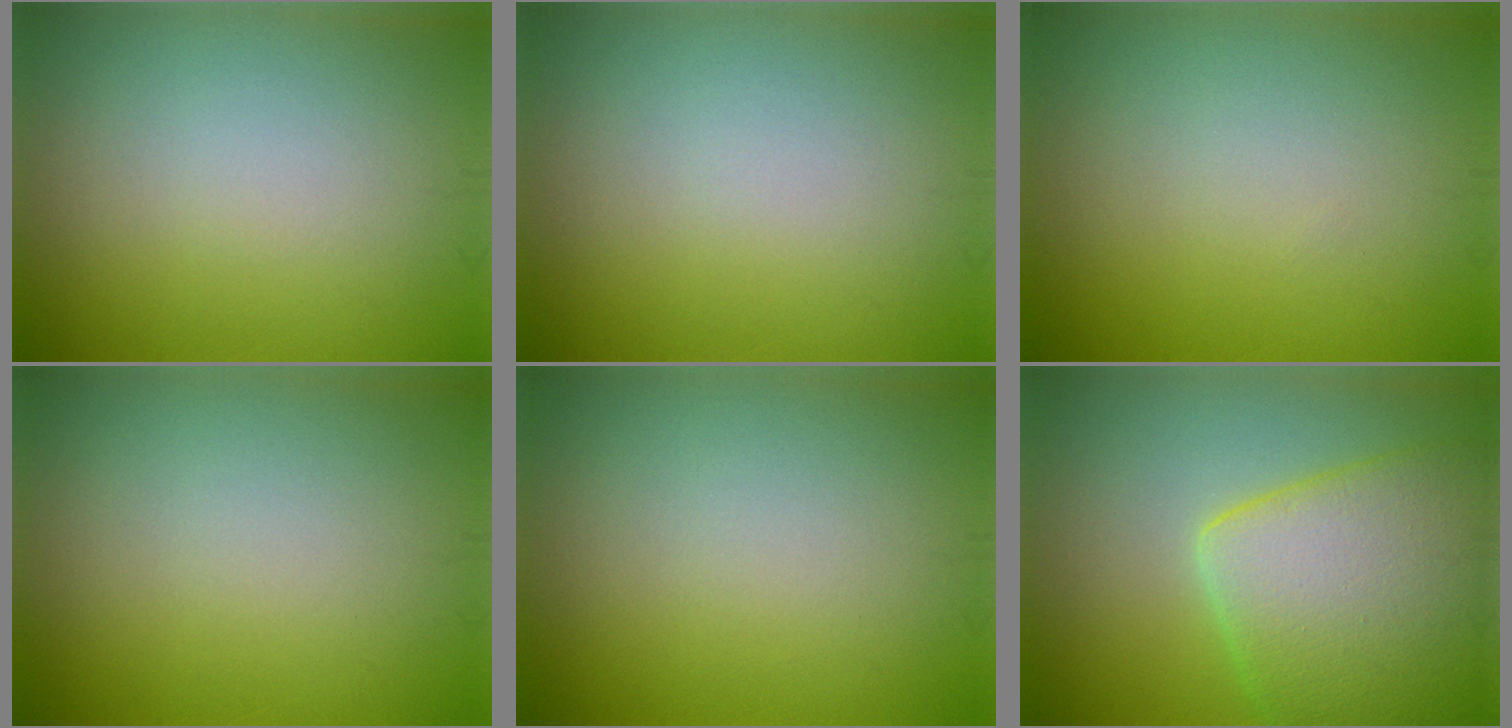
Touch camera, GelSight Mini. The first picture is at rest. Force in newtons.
{"total": 0.0}
{"total": 0.0}
{"total": 0.0}
{"total": 0.0}
{"total": 9.6, "press": 9.6, "slide": 0.6}